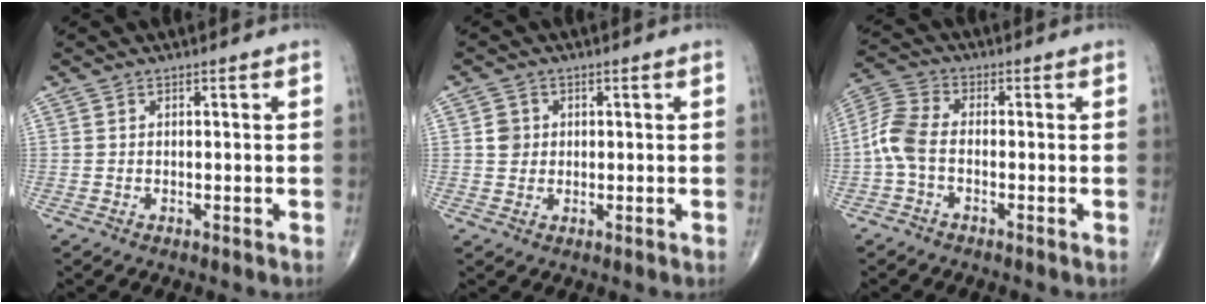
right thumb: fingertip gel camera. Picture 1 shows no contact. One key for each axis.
{"total": 2.9, "fx": 0.4, "fy": 2.7, "fz": 1.0, "tx": -0.001, "ty": 0.002, "tz": 0.006}
{"total": 6.4, "fx": -1.5, "fy": 3.5, "fz": 5.2, "tx": -0.123, "ty": 0.019, "tz": -0.043}